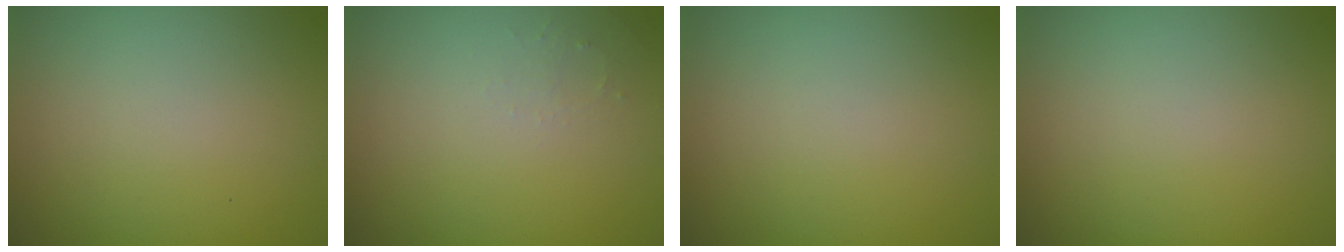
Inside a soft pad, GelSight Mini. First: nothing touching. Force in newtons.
{"total": 0.8, "press": 0.8, "slide": 0.3}
{"total": 0.0}
{"total": 0.0}